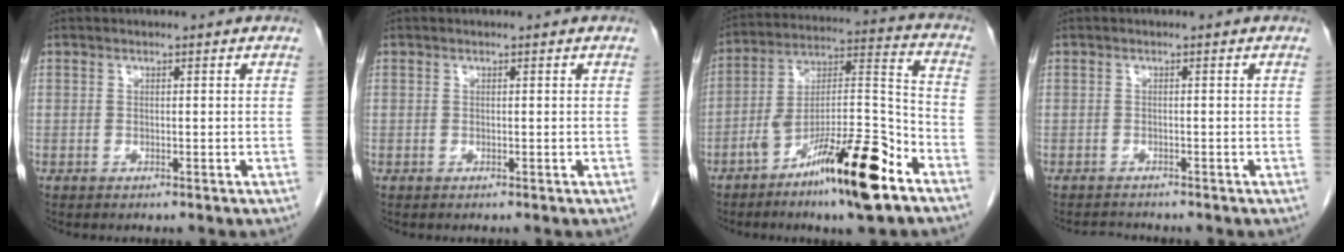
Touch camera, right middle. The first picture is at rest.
{"total": 0.0}
{"total": 17.4, "force": [-10.4, 2.1, 13.8], "torque": [-0.241, 0.002, -0.177]}
{"total": 1.4, "force": [-1.3, 0.0, -0.2], "torque": [-0.003, -0.011, -0.021]}